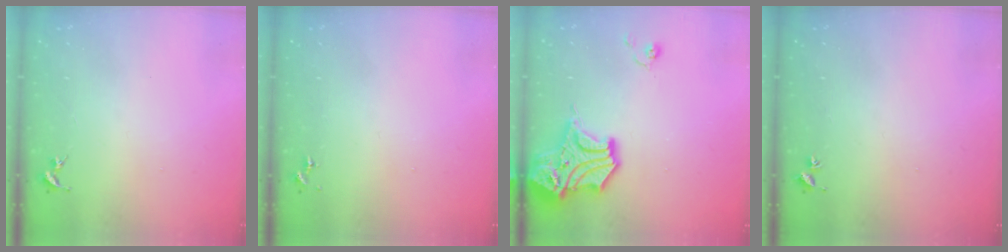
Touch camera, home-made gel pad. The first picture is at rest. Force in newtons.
{"total": 0.0}
{"total": 15.8, "press": 15.6, "slide": 2.4}
{"total": 1.8, "press": 1.8, "slide": 0.2}